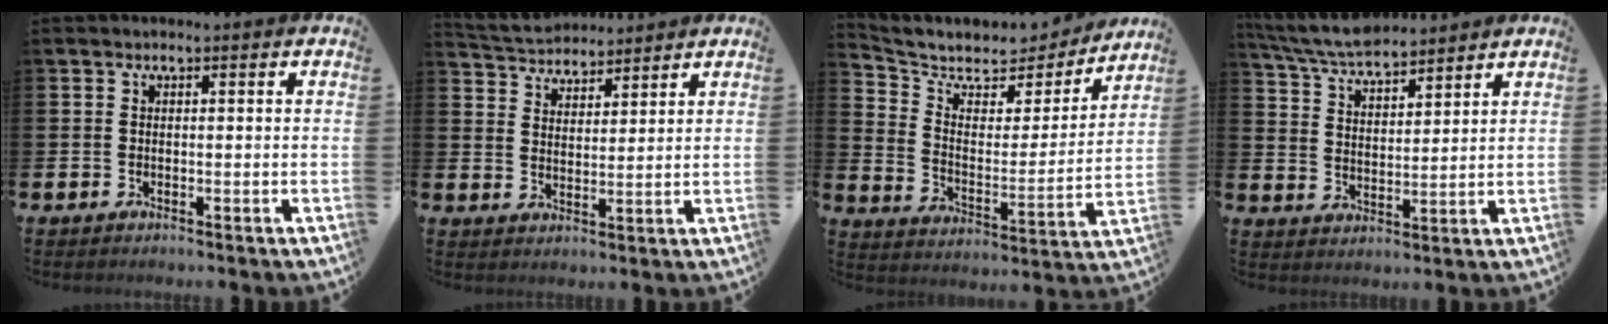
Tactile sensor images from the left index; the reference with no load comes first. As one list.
[{"total": 4.2, "force": [4.0, 1.2, -0.3], "torque": [-0.018, -0.023, 0.072]}, {"total": 6.8, "force": [6.0, 2.9, 1.5], "torque": [-0.063, -0.050, 0.098]}, {"total": 6.3, "force": [6.0, 0.9, 1.5], "torque": [-0.056, -0.026, 0.109]}]